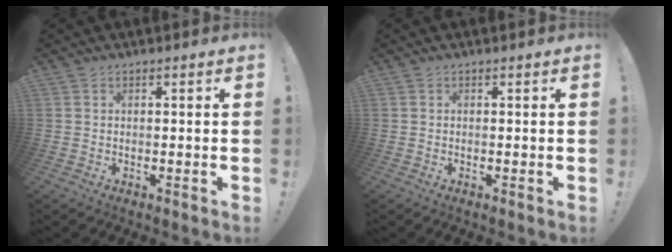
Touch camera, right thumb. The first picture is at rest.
{"total": 0.0}